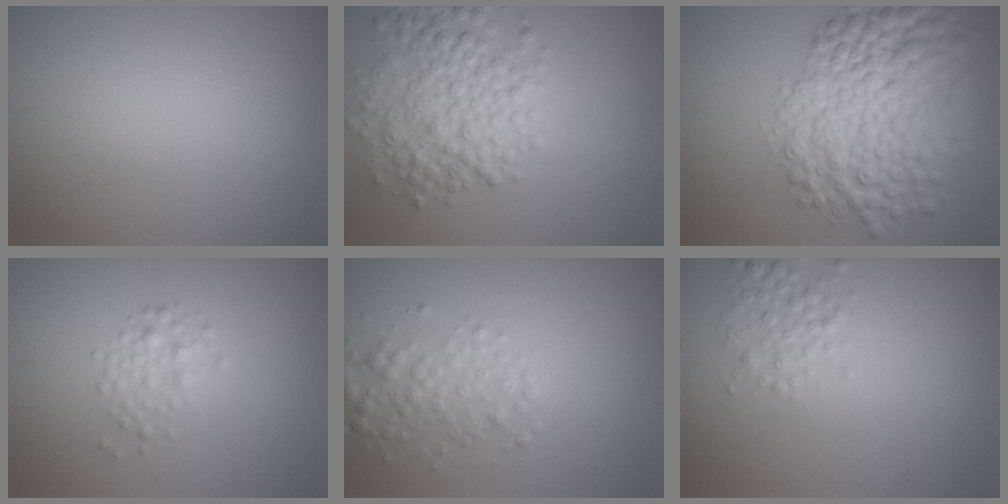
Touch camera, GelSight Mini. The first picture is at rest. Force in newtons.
{"total": 5.5, "press": 5.5, "slide": 0.2}
{"total": 9.0, "press": 9.0, "slide": 0.2}
{"total": 1.6, "press": 1.6, "slide": 0.0}
{"total": 2.6, "press": 2.6, "slide": 0.0}
{"total": 2.1, "press": 2.1, "slide": 0.0}